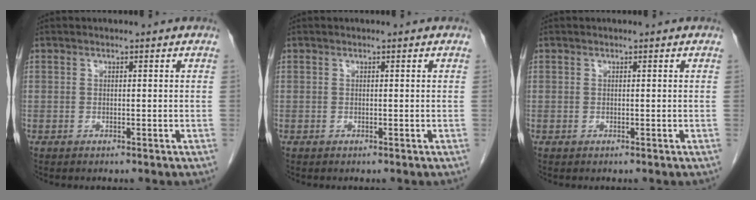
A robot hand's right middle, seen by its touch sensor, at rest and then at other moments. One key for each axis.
{"total": 0.0}
{"total": 0.0}